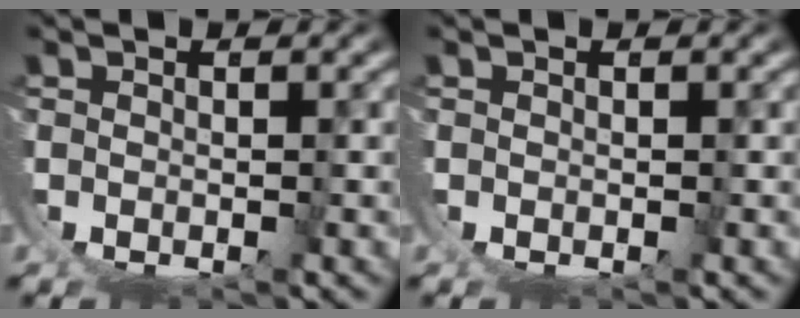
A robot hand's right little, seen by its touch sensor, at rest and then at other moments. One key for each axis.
{"total": 0.0}